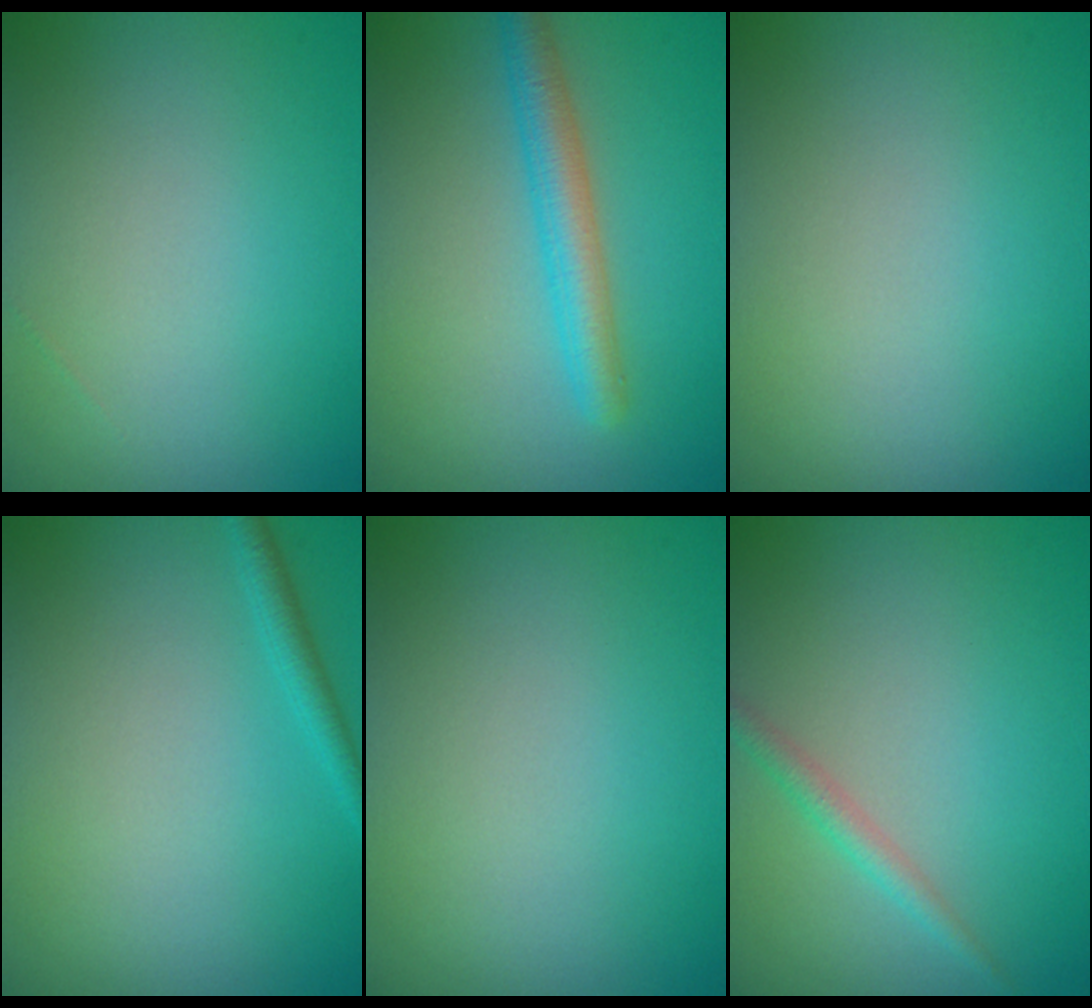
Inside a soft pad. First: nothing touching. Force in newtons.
{"total": 3.5, "press": 3.5, "slide": 0.1}
{"total": 0.0}
{"total": 1.5, "press": 1.5, "slide": 0.1}
{"total": 0.0}
{"total": 1.6, "press": 1.6, "slide": 0.0}